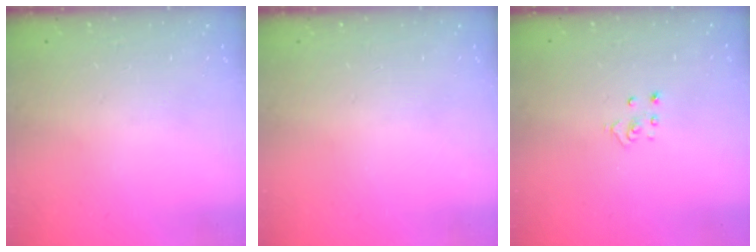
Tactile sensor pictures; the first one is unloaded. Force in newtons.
{"total": 0.0}
{"total": 2.8, "press": 2.8, "slide": 0.3}